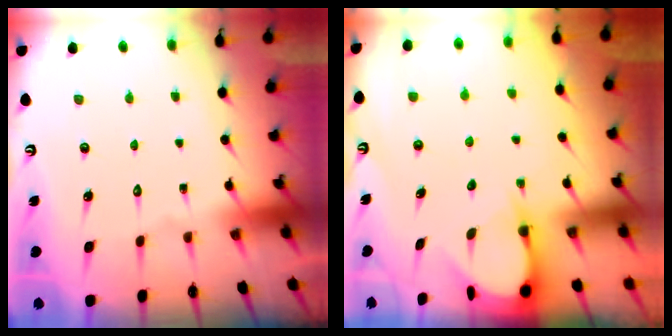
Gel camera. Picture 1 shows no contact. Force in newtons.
{"total": 3.6, "press": 3.6, "slide": 0.3}